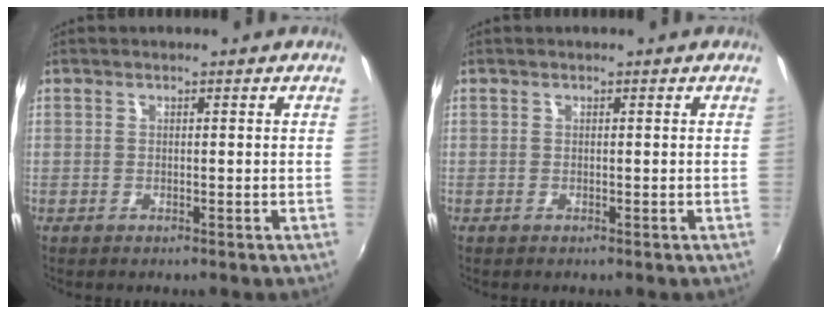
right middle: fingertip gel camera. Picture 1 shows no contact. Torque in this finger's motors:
{"motor_torque": [-0.01, 0.00, -0.01, 0.00]}